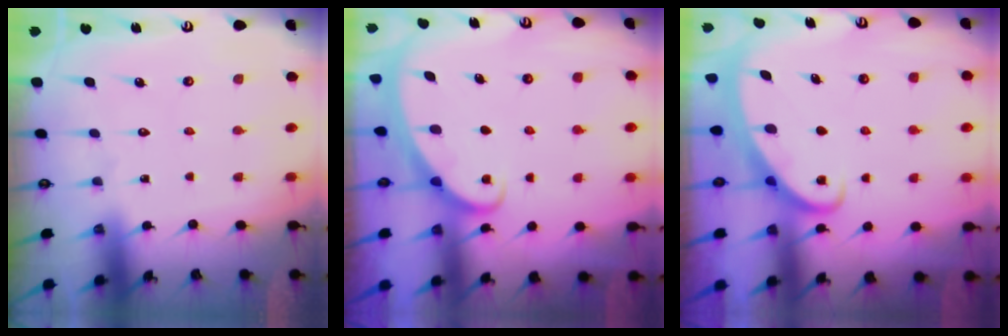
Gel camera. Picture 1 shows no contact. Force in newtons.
{"total": 2.2, "press": 2.2, "slide": 0.3}
{"total": 2.6, "press": 2.6, "slide": 0.3}